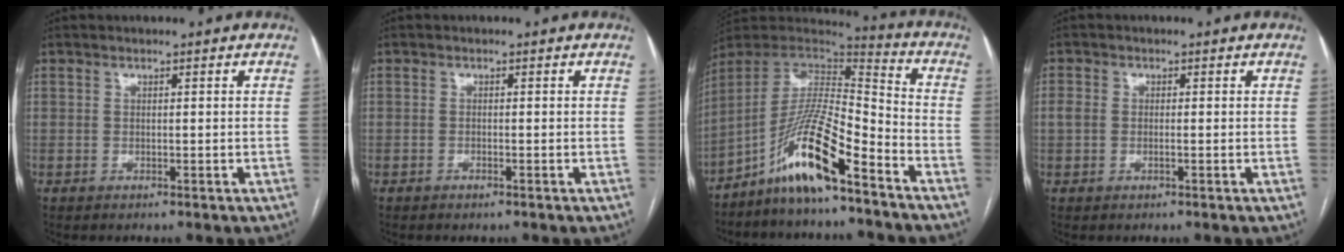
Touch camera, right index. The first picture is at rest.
{"total": 0.7, "force": [-0.5, 0.1, 0.4], "torque": [-0.010, -0.001, -0.006]}
{"total": 14.3, "force": [-9.3, 1.6, 10.7], "torque": [-0.205, 0.010, -0.170]}
{"total": 1.0, "force": [-0.3, 0.3, 0.9], "torque": [-0.020, 0.005, -0.004]}